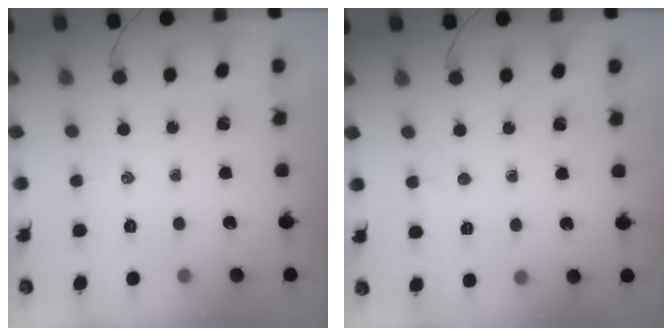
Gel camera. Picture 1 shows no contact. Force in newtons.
{"total": 3.3, "press": 3.2, "slide": 0.9}